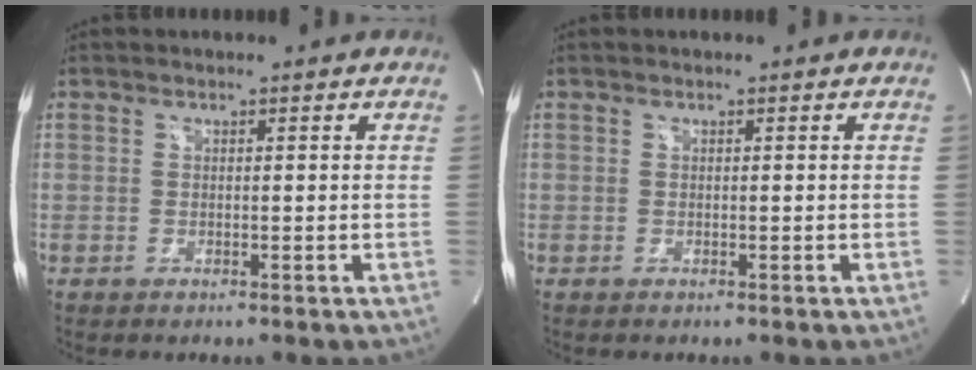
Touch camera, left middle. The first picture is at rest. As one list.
[{"total": 0.0}]